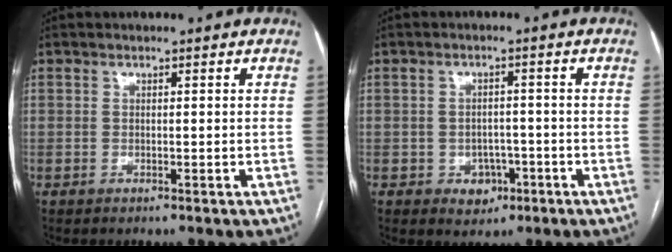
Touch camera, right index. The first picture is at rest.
{"total": 4.0, "force": [-1.8, 3.2, 1.6], "torque": [-0.012, 0.008, -0.016]}